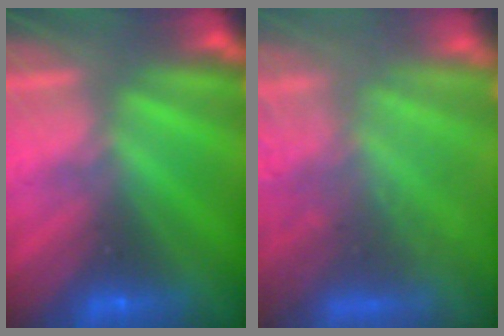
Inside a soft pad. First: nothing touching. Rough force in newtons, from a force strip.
{"total": 10.5}